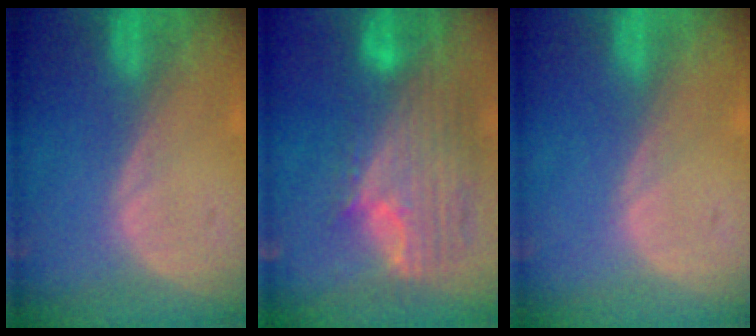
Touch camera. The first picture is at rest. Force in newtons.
{"total": 12.0, "press": 10.1, "slide": 6.4}
{"total": 0.0}